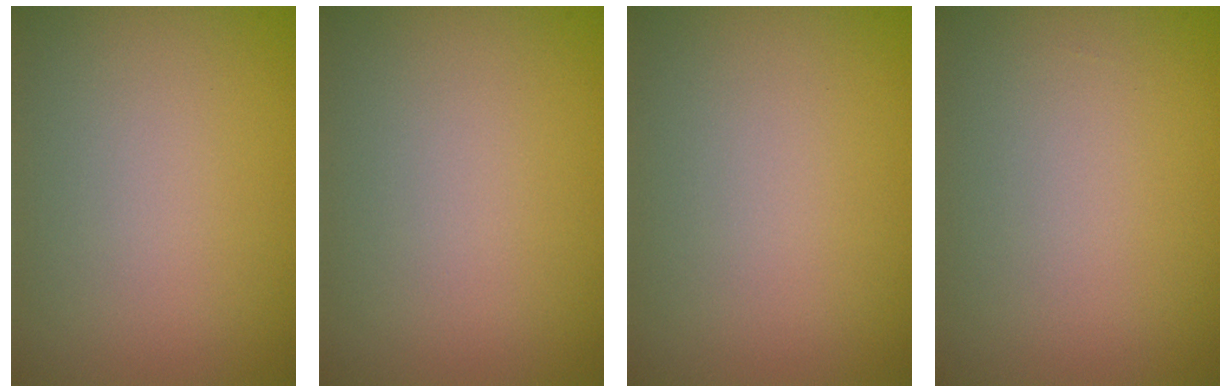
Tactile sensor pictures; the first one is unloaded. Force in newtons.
{"total": 0.0}
{"total": 0.0}
{"total": 0.0}